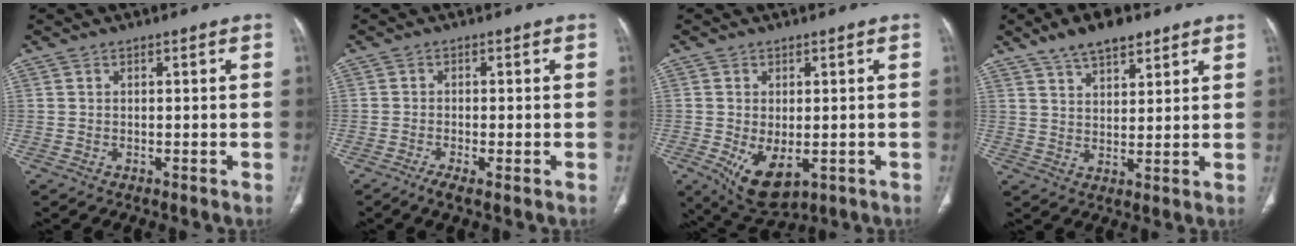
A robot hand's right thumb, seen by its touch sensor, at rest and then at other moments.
{"total": 2.4, "force": [-1.4, 0.4, 2.0], "torque": [-0.043, -0.002, -0.031]}
{"total": 8.6, "force": [-2.4, 4.8, 6.7], "torque": [-0.109, -0.011, -0.022]}
{"total": 9.1, "force": [6.3, 4.1, 5.2], "torque": [-0.065, -0.025, 0.108]}